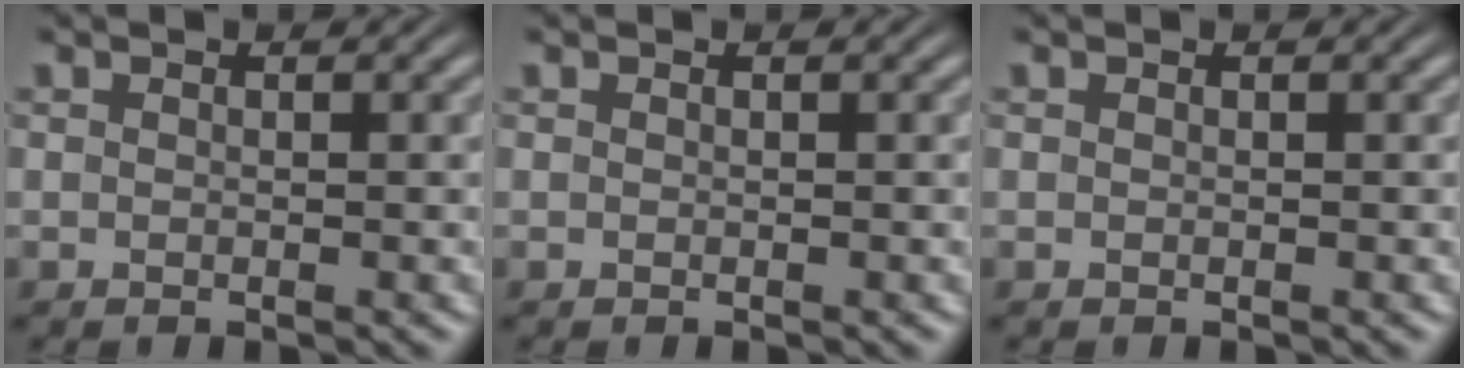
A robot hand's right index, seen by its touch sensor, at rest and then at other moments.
{"total": 0.0}
{"total": 0.0}